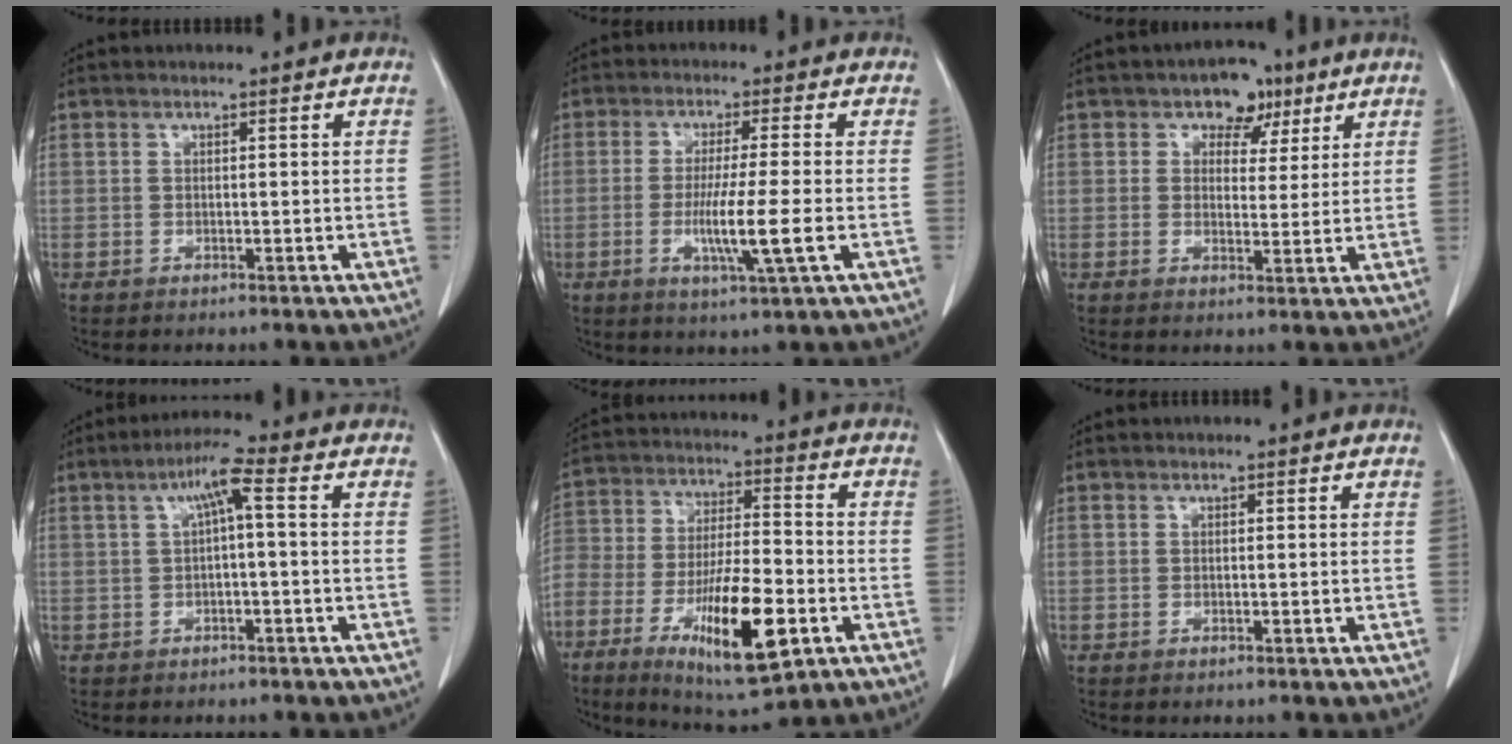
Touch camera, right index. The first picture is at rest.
{"total": 6.9, "force": [-1.5, -0.7, 6.7], "torque": [-0.125, -0.020, -0.029]}
{"total": 5.6, "force": [3.0, 4.0, 2.6], "torque": [-0.023, 0.014, 0.042]}
{"total": 4.7, "force": [0.9, 0.4, 4.6], "torque": [-0.083, 0.020, 0.015]}
{"total": 17.7, "force": [-7.5, 5.1, 15.2], "torque": [-0.303, -0.012, -0.125]}
{"total": 0.0}